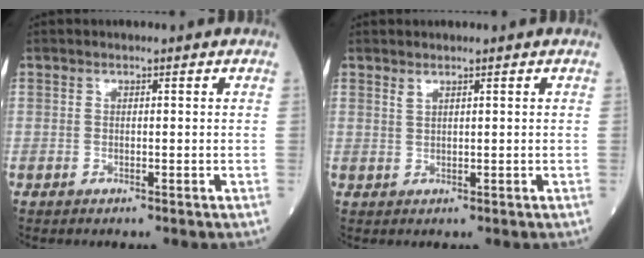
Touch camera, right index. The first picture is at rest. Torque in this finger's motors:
{"motor_torque": [-0.11, 0.11, -0.06, -0.01]}